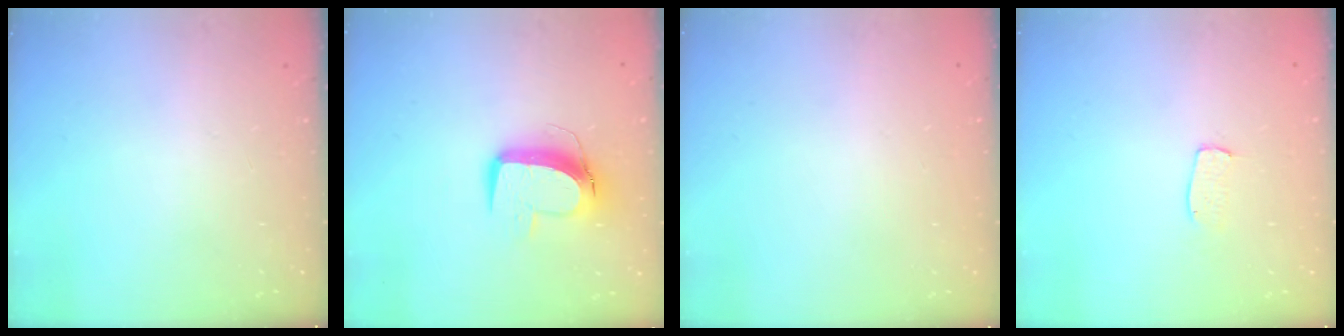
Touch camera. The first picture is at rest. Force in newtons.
{"total": 11.2, "press": 11.1, "slide": 1.2}
{"total": 0.0}
{"total": 3.3, "press": 3.3, "slide": 0.2}